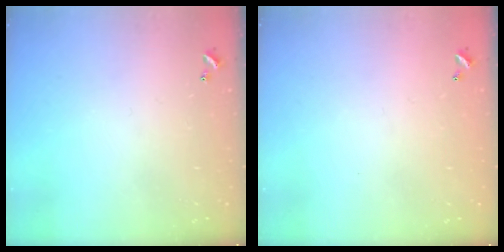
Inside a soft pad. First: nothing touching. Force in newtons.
{"total": 2.9, "press": 2.9, "slide": 0.1}